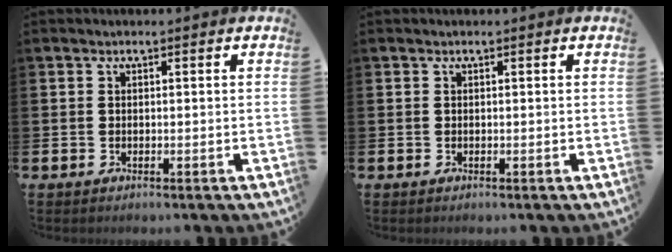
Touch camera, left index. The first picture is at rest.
{"total": 0.0}